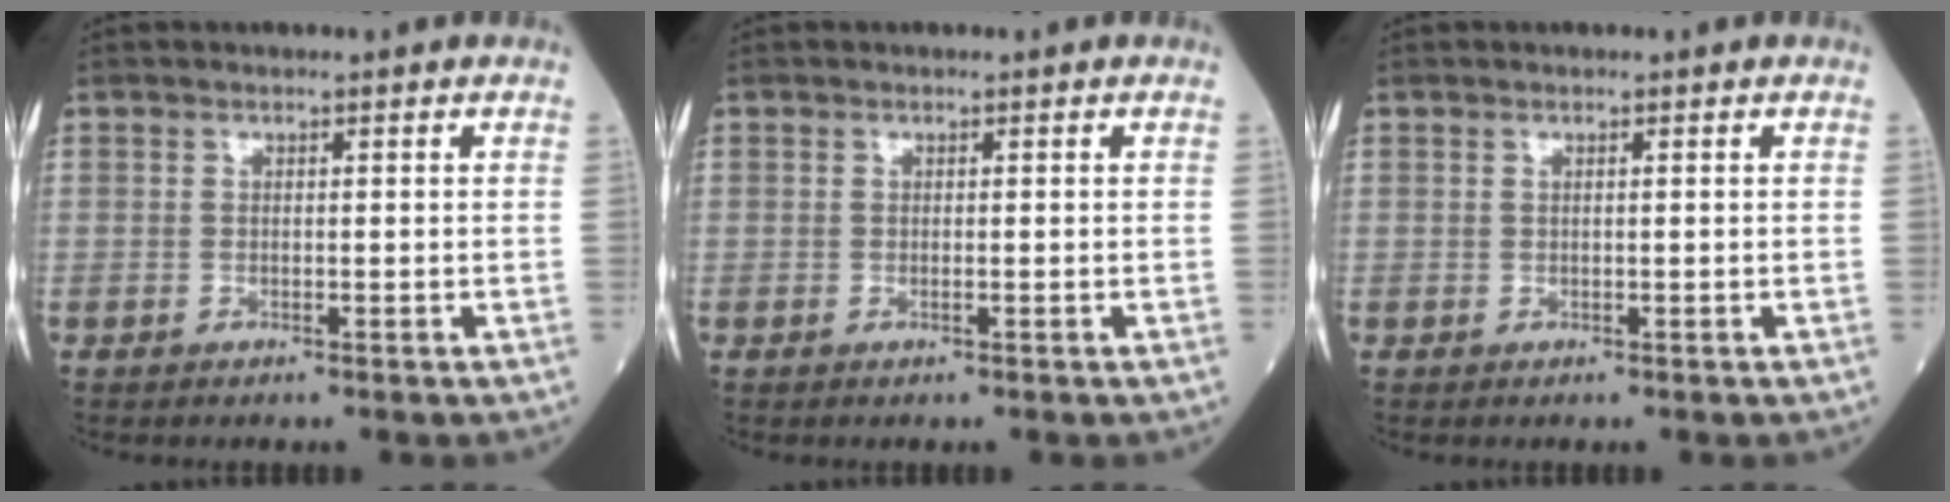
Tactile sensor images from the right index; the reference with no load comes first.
{"total": 0.0}
{"total": 0.0}